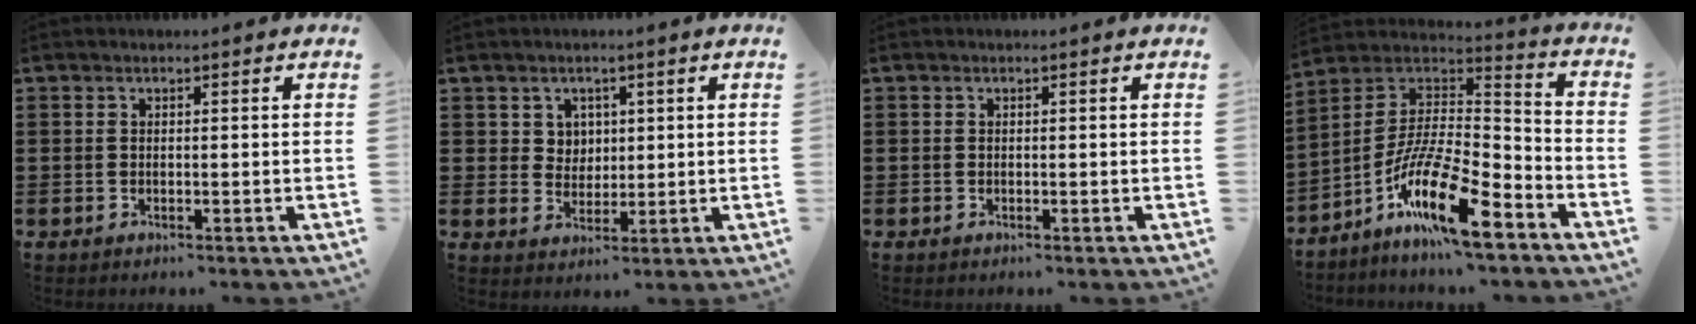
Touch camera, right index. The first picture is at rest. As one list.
[{"total": 3.6, "force": [1.6, 3.1, 0.7], "torque": [-0.029, 0.013, 0.028]}, {"total": 0.0}, {"total": 15.1, "force": [-9.2, 3.2, 11.5], "torque": [-0.233, 0.001, -0.170]}]